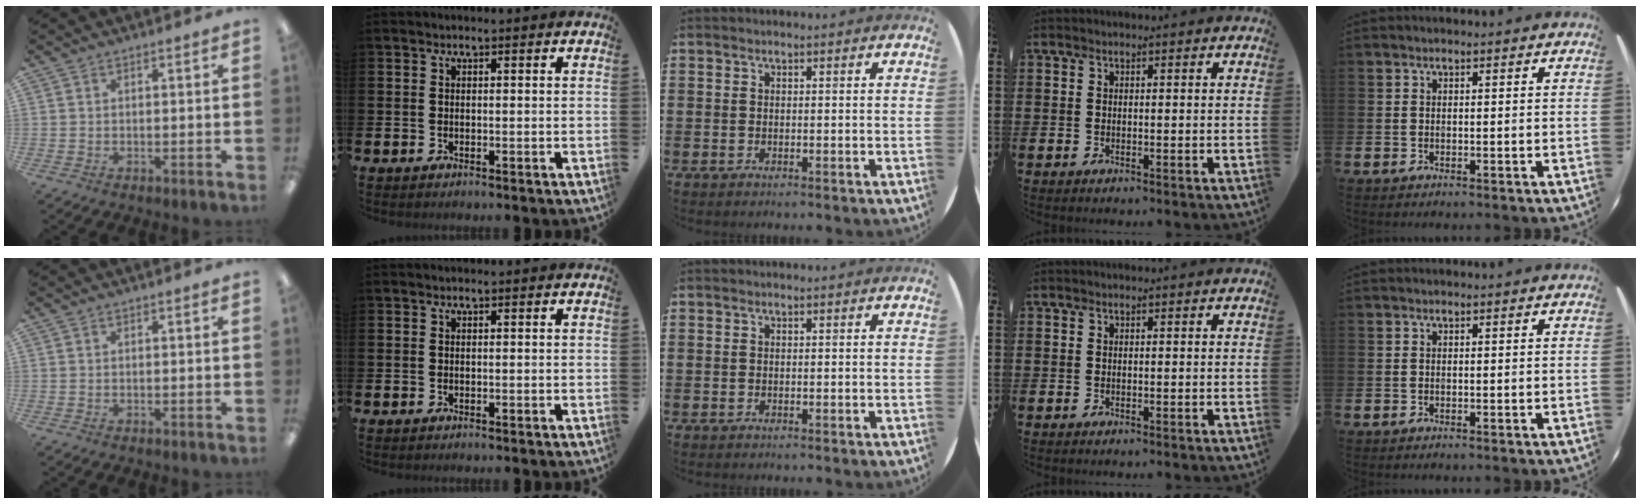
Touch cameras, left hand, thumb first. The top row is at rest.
{}